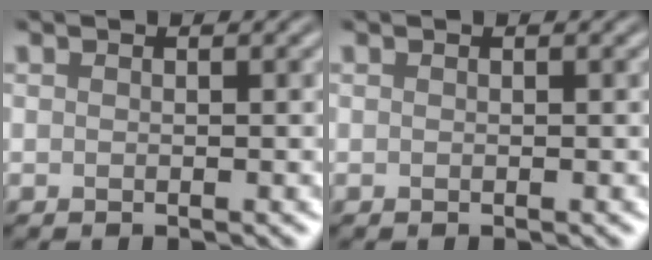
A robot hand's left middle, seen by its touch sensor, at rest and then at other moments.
{"total": 0.0}